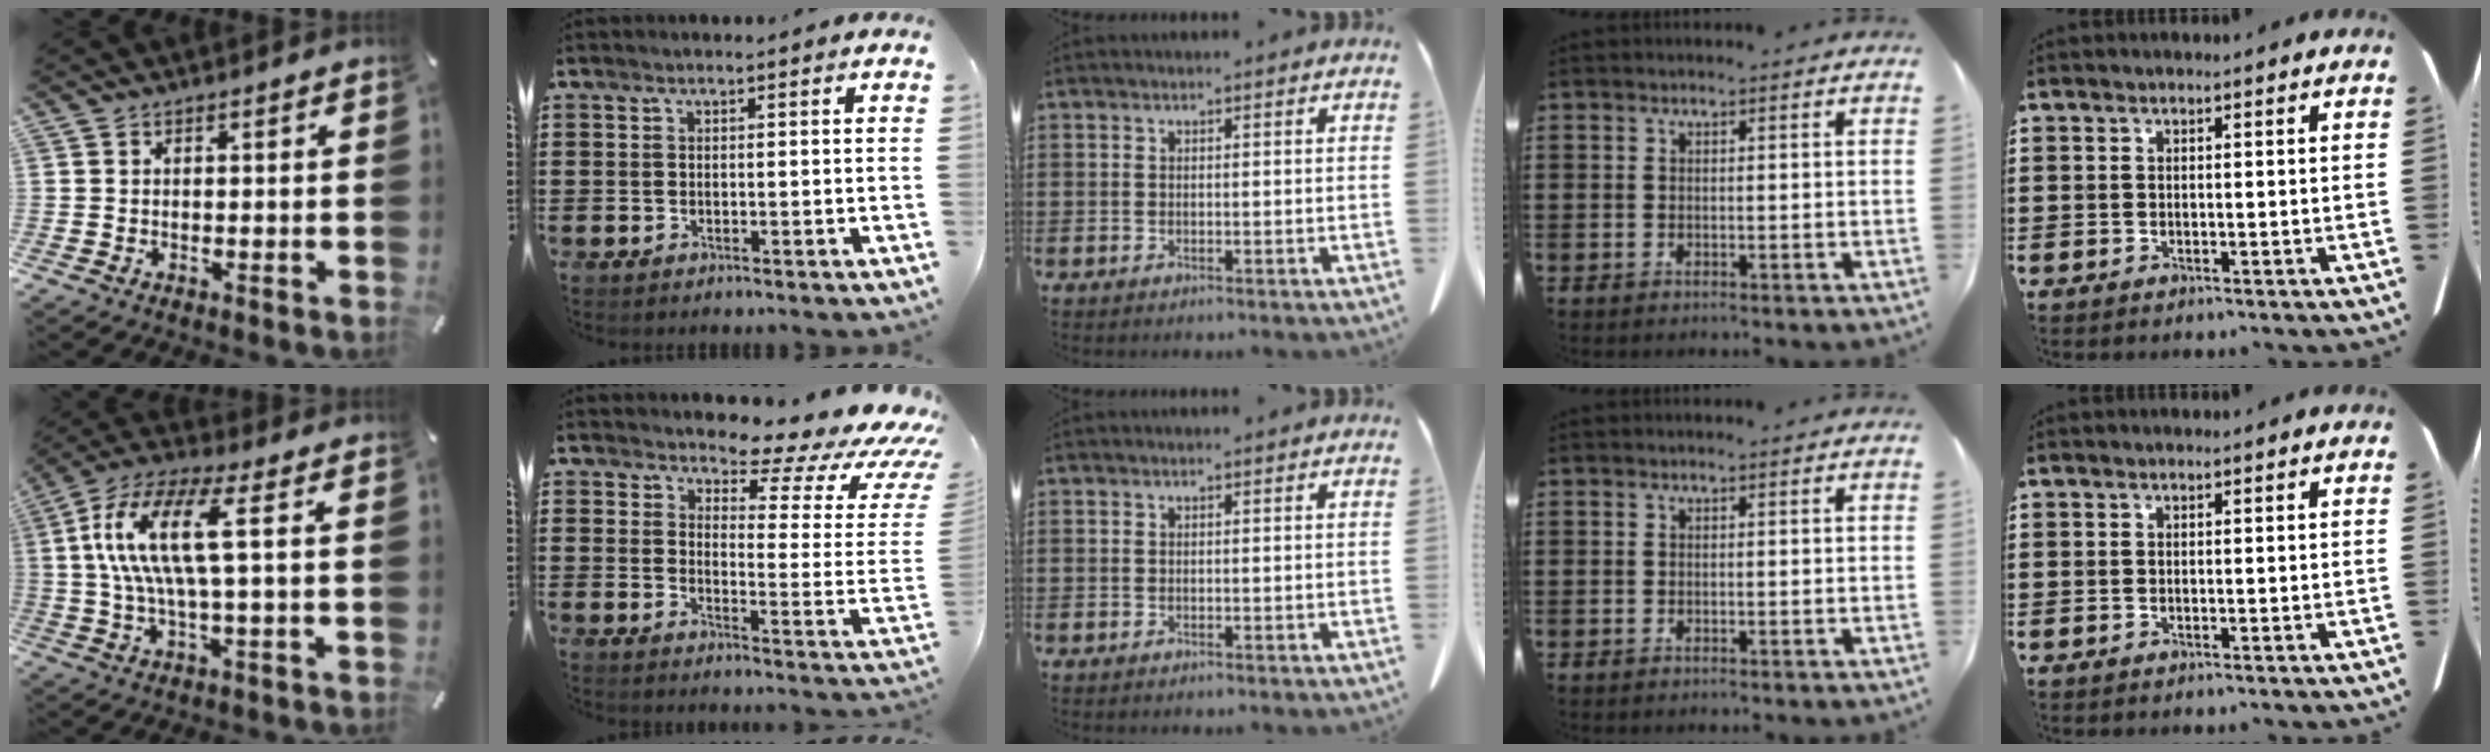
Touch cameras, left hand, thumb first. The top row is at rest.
{"thumb": {"total": 14.7, "force": [2.2, 4.0, 14.0], "torque": [-0.302, -0.010, 0.026]}, "index": {"total": 7.9, "force": [6.4, 2.4, 3.9], "torque": [-0.065, -0.049, 0.106]}}